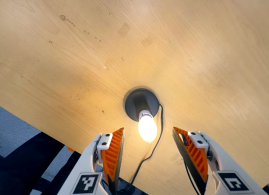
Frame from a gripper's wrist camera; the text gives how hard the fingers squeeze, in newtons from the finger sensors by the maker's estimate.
{"total": 0.0}